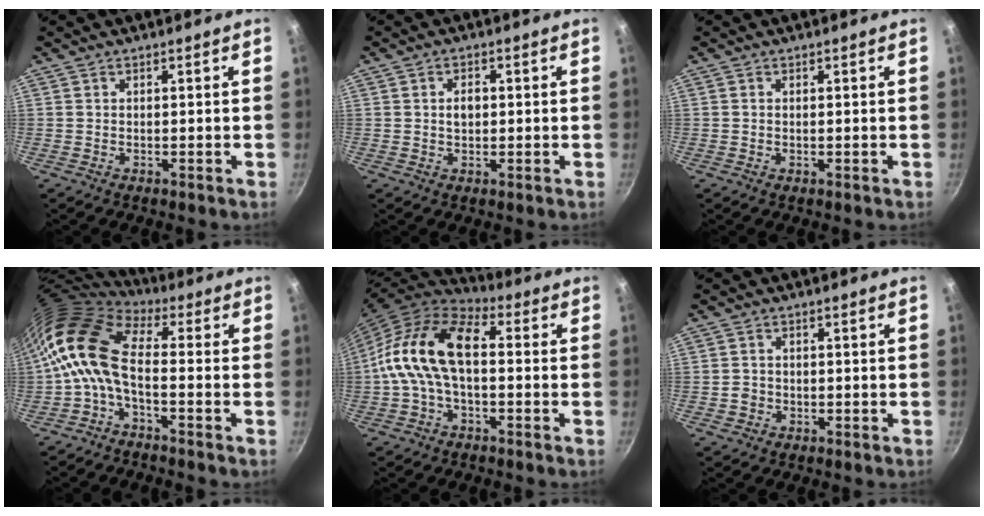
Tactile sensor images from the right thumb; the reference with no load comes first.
{"total": 2.8, "force": [0.2, 1.9, 2.0], "torque": [-0.021, 0.004, 0.004]}
{"total": 0.0}
{"total": 11.0, "force": [-1.0, 5.3, 9.6], "torque": [-0.185, 0.025, -0.039]}
{"total": 14.8, "force": [-0.1, 8.4, 12.2], "torque": [-0.223, 0.038, -0.019]}
{"total": 2.1, "force": [-0.5, 1.9, 0.7], "torque": [-0.006, 0.007, -0.007]}